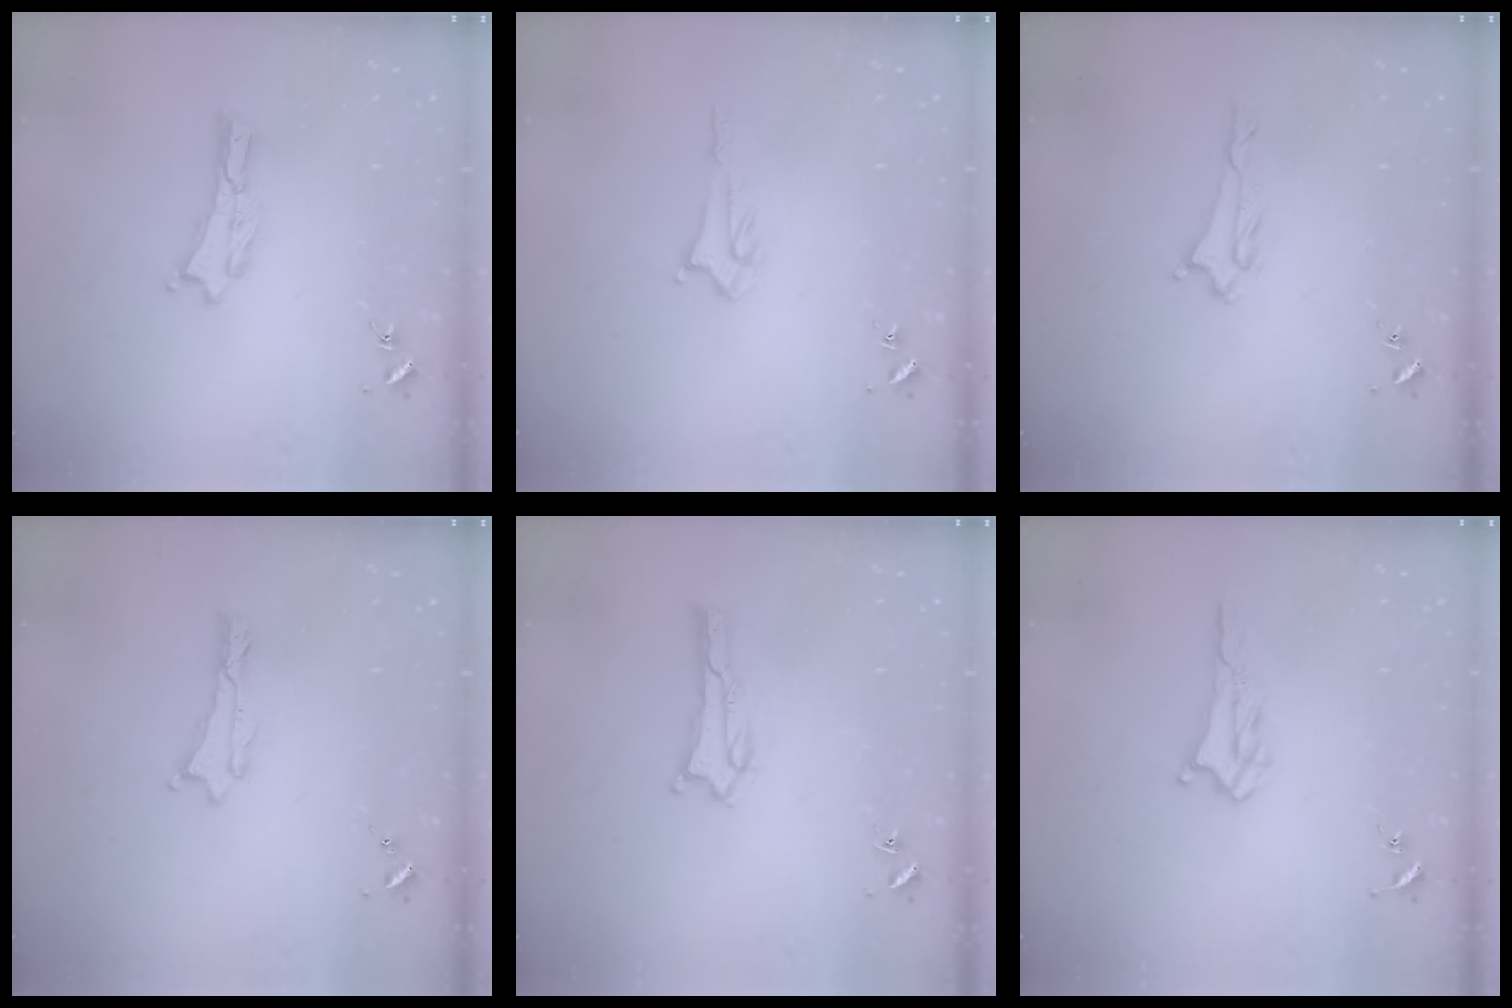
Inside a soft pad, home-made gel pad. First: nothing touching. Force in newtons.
{"total": 2.6, "press": 2.6, "slide": 0.3}
{"total": 1.7, "press": 1.7, "slide": 0.3}
{"total": 0.0}
{"total": 1.3, "press": 1.3, "slide": 0.4}
{"total": 1.7, "press": 1.7, "slide": 0.2}